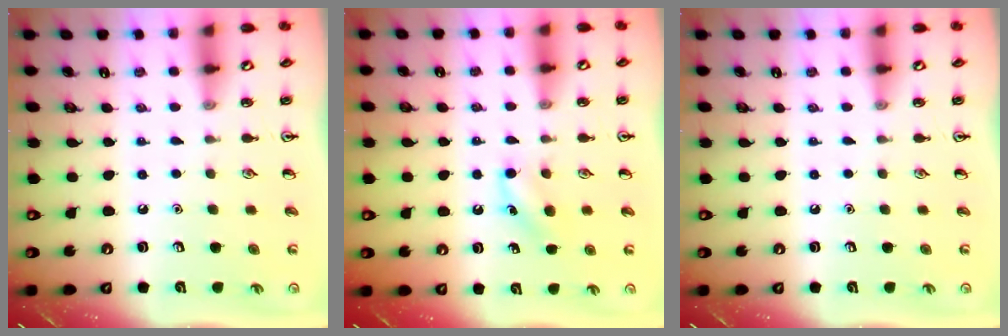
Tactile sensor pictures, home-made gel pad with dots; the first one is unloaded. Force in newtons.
{"total": 6.9, "press": 6.7, "slide": 1.8}
{"total": 0.0}